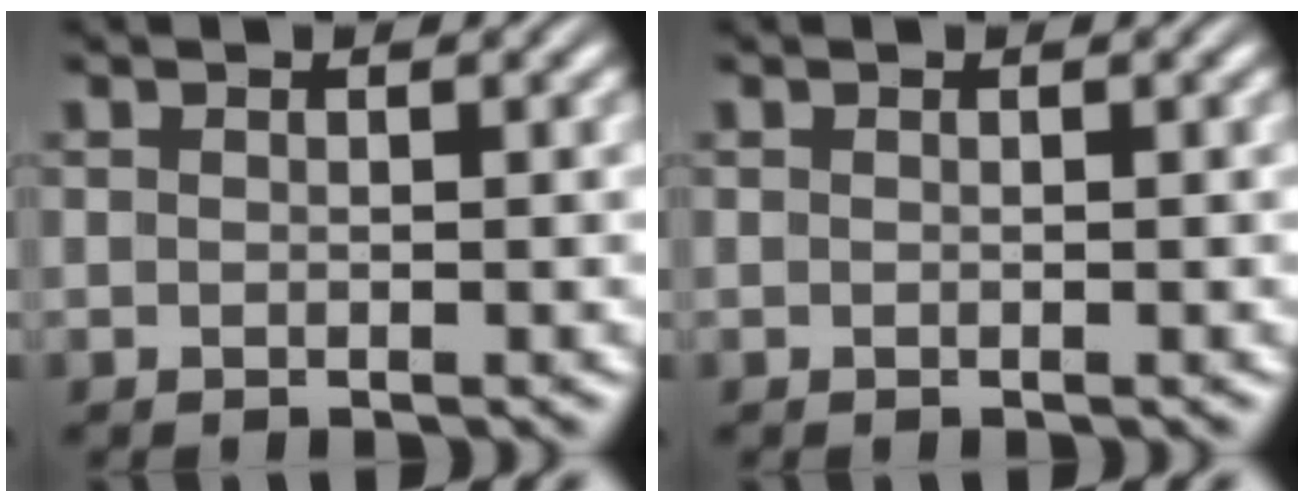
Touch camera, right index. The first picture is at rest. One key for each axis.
{"total": 0.0}